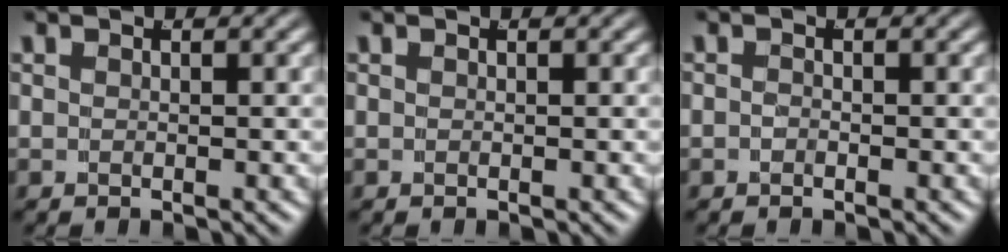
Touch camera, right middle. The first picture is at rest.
{"total": 0.0}
{"total": 0.5, "force": [-0.5, 0.2, 0.1], "torque": [-0.007, -0.008, -0.006]}